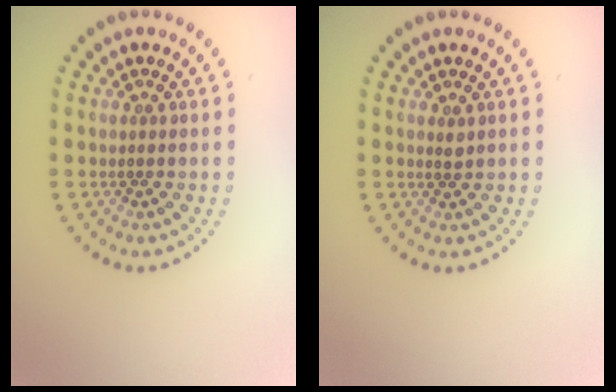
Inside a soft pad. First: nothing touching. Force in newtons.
{"total": 0.5, "press": 0.4, "slide": 0.3}